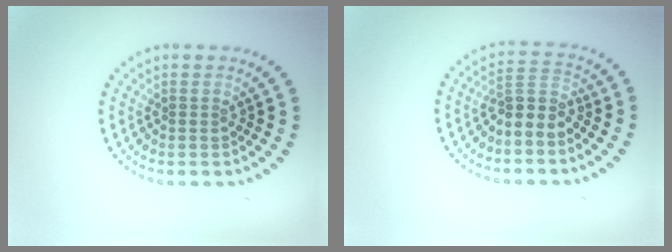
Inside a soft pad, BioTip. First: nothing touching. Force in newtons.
{"total": 2.9, "press": 2.5, "slide": 1.4}